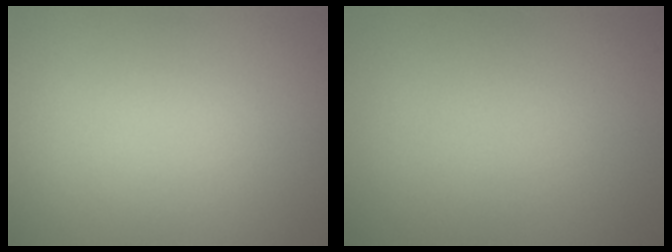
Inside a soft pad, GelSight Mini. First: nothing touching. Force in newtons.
{"total": 0.0}